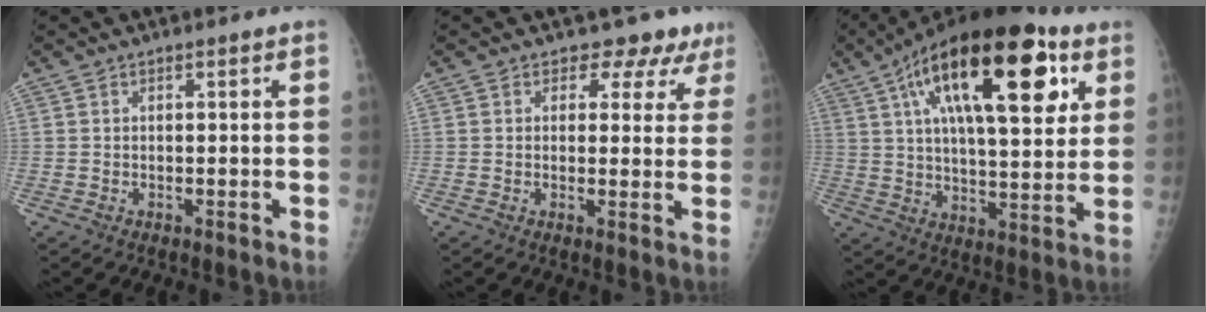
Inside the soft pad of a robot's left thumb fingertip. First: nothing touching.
{"total": 6.4, "force": [5.0, 4.0, 0.7], "torque": [0.032, -0.023, 0.042]}
{"total": 26.3, "force": [11.0, 10.5, 21.4], "torque": [-0.320, -0.006, 0.171]}